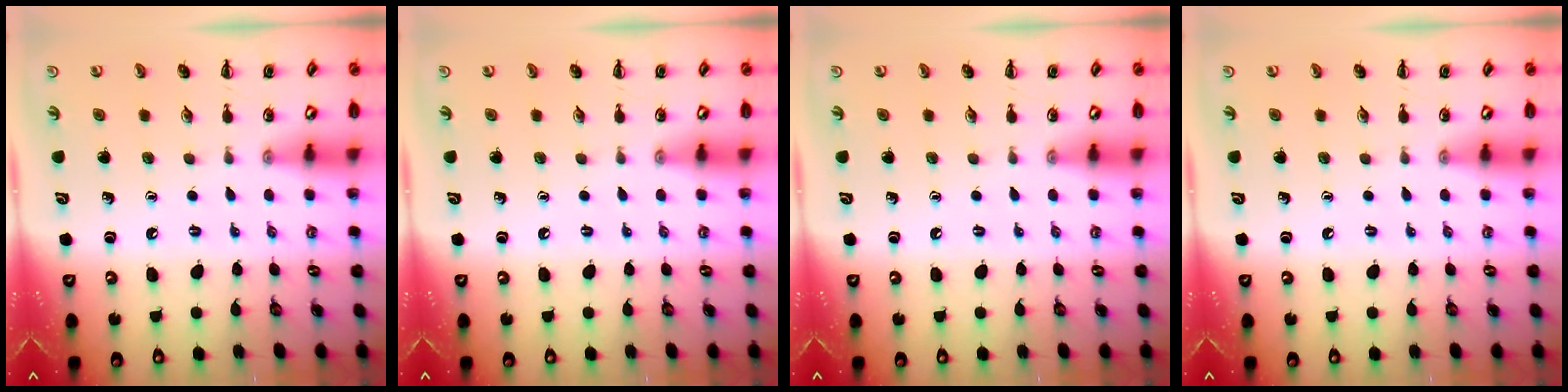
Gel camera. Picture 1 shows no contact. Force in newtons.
{"total": 0.0}
{"total": 0.0}
{"total": 0.0}